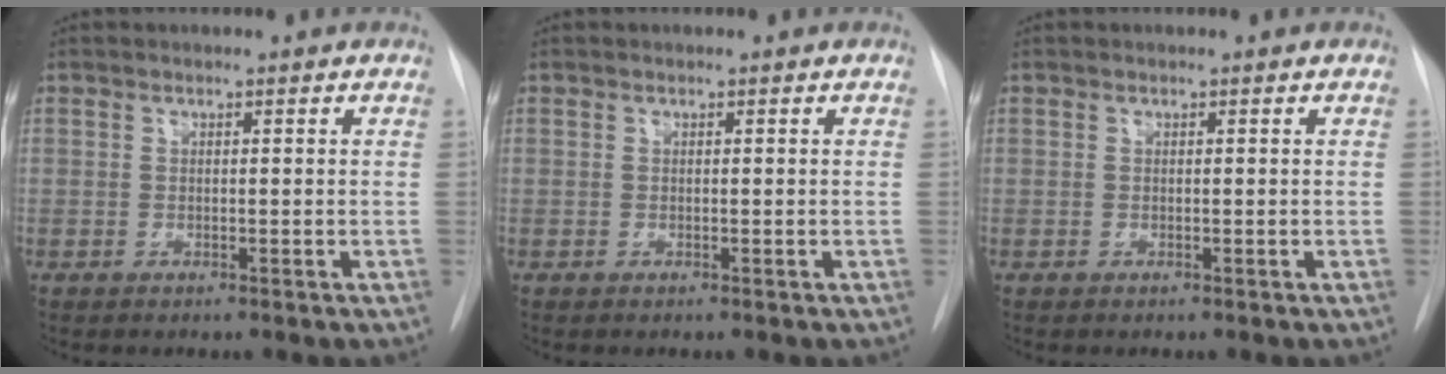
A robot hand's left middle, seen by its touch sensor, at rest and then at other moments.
{"total": 0.0}
{"total": 0.0}